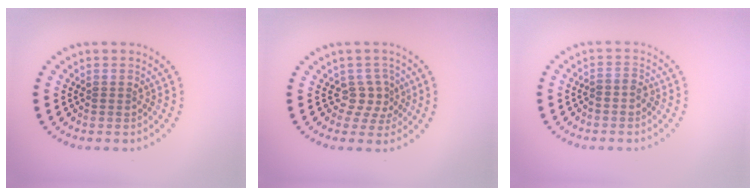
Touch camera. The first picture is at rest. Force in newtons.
{"total": 2.2, "press": 1.5, "slide": 1.7}
{"total": 1.0, "press": 0.7, "slide": 0.7}